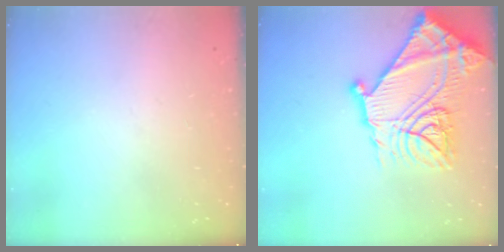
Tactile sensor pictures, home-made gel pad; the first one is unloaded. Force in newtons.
{"total": 28.8, "press": 28.7, "slide": 2.7}